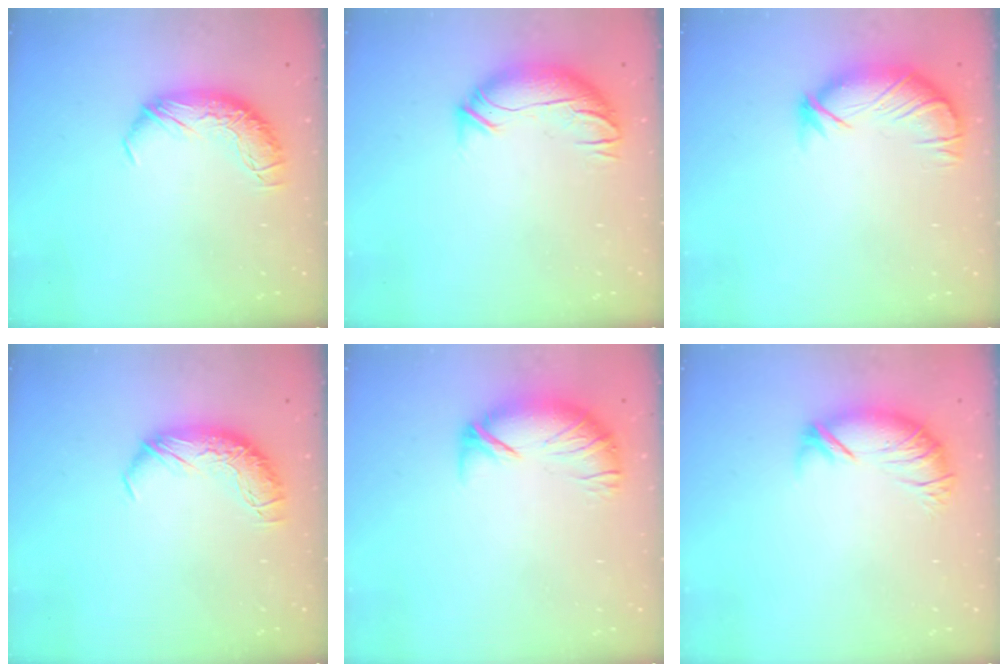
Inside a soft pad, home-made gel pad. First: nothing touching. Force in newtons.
{"total": 3.6, "press": 2.4, "slide": 2.7}
{"total": 3.8, "press": 3.2, "slide": 2.0}
{"total": 0.0}
{"total": 4.3, "press": 3.7, "slide": 2.1}
{"total": 2.6, "press": 1.5, "slide": 2.1}